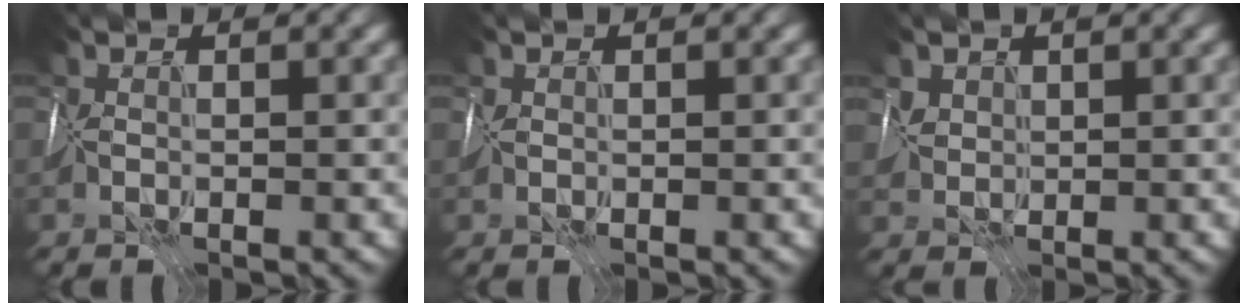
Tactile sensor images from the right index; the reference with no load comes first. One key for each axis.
{"total": 0.5, "fx": 0.3, "fy": 0.1, "fz": -0.4, "tx": 0.012, "ty": 0.001, "tz": 0.006}
{"total": 1.2, "fx": 1.0, "fy": 0.6, "fz": -0.3, "tx": 0.013, "ty": -0.007, "tz": 0.027}